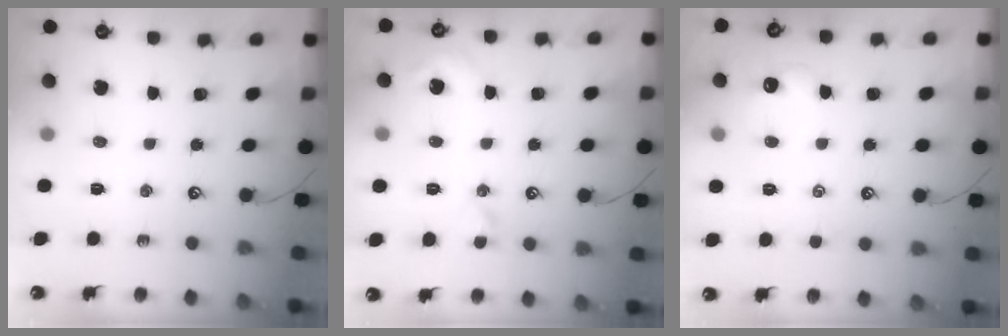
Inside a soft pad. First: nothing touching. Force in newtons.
{"total": 3.0, "press": 2.9, "slide": 0.8}
{"total": 0.8, "press": 0.6, "slide": 0.5}